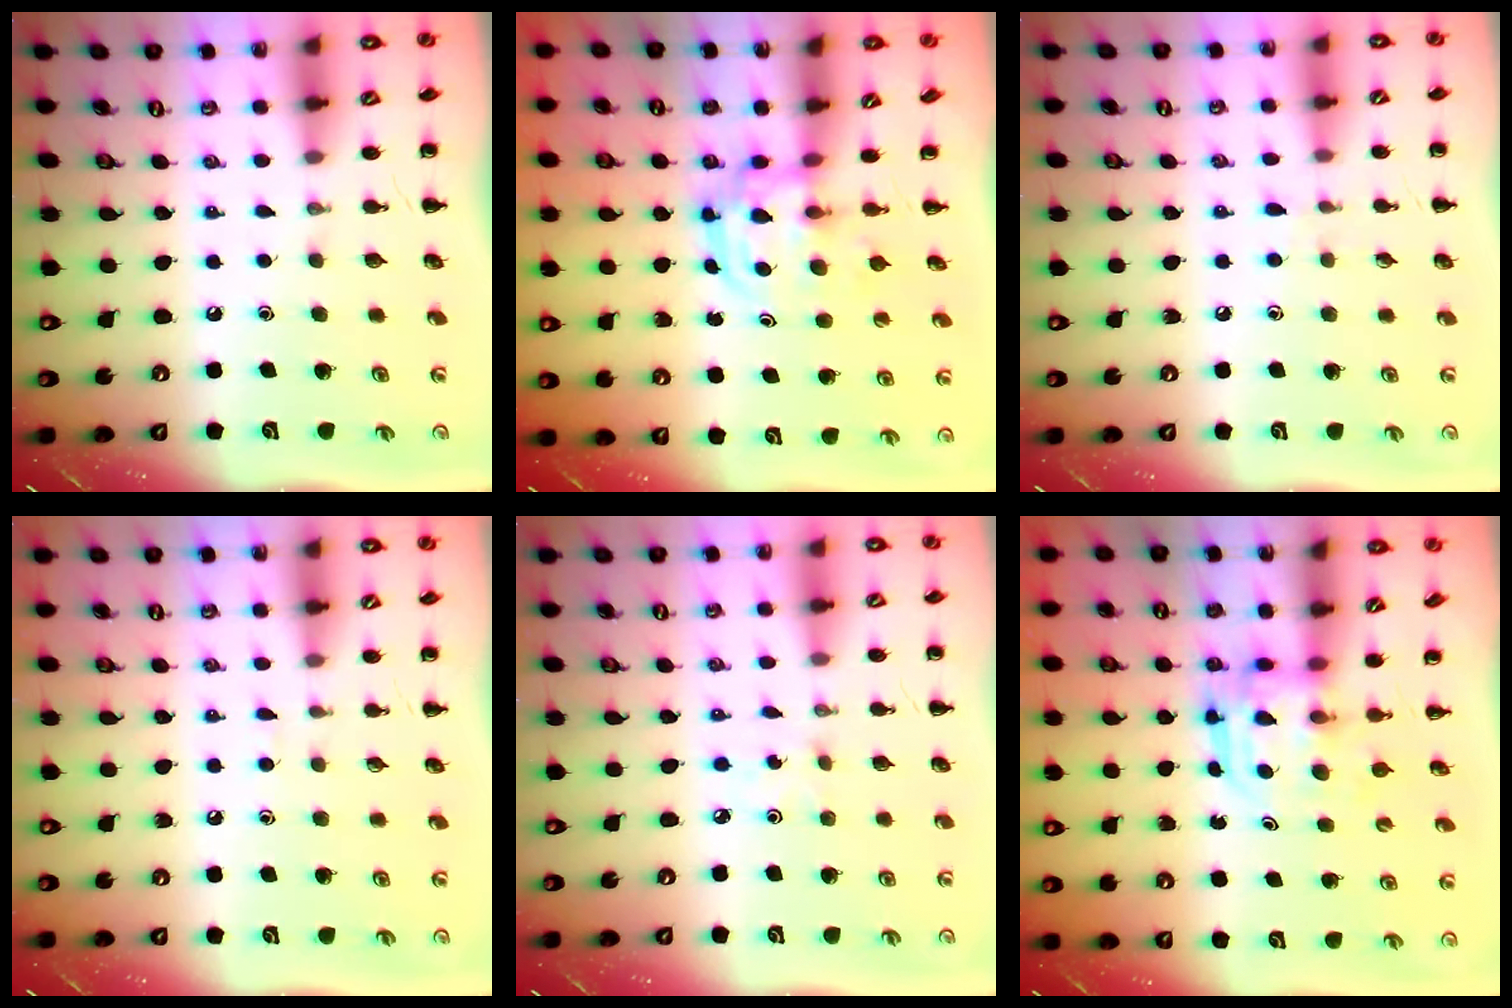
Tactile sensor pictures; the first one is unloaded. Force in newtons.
{"total": 3.1, "press": 3.1, "slide": 0.3}
{"total": 5.8, "press": 5.4, "slide": 2.1}
{"total": 3.0, "press": 2.8, "slide": 1.2}
{"total": 0.6, "press": 0.6, "slide": 0.2}
{"total": 3.0, "press": 3.0, "slide": 0.2}